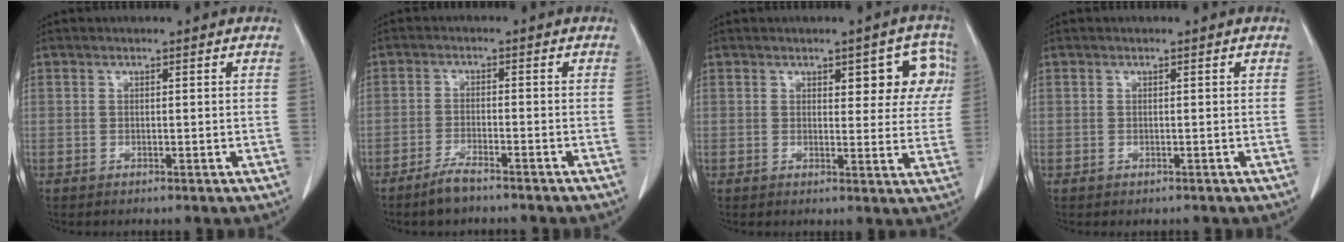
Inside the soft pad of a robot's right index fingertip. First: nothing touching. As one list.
[{"total": 4.3, "force": [-3.5, 0.6, 2.5], "torque": [-0.048, -0.004, -0.058]}, {"total": 7.2, "force": [2.7, 3.1, 6.0], "torque": [-0.049, 0.016, 0.029]}, {"total": 0.8, "force": [-0.3, 0.7, 0.0], "torque": [-0.001, 0.006, -0.004]}]